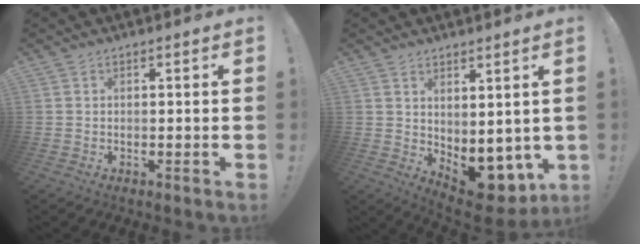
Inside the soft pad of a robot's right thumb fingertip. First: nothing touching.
{"total": 6.0, "force": [-0.5, 4.3, 4.1], "torque": [-0.023, -0.019, 0.003]}